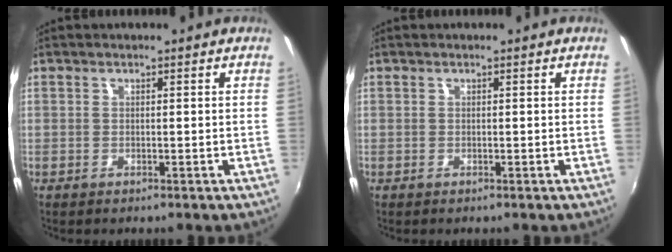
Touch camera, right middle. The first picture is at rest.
{"total": 0.0}